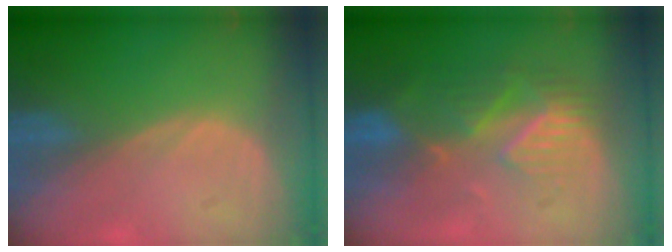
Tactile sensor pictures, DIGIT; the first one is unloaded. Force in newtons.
{"total": 9.0, "press": 7.8, "slide": 4.4}